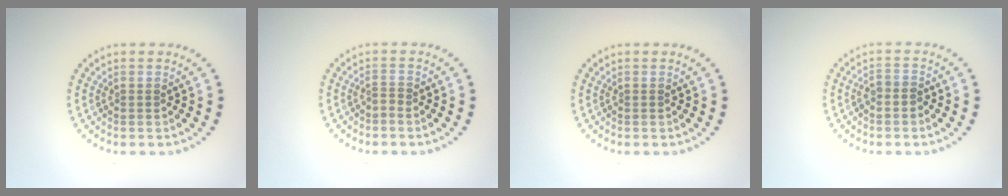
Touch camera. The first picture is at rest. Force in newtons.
{"total": 0.5, "press": 0.2, "slide": 0.5}
{"total": 0.0}
{"total": 1.5, "press": 1.3, "slide": 0.8}